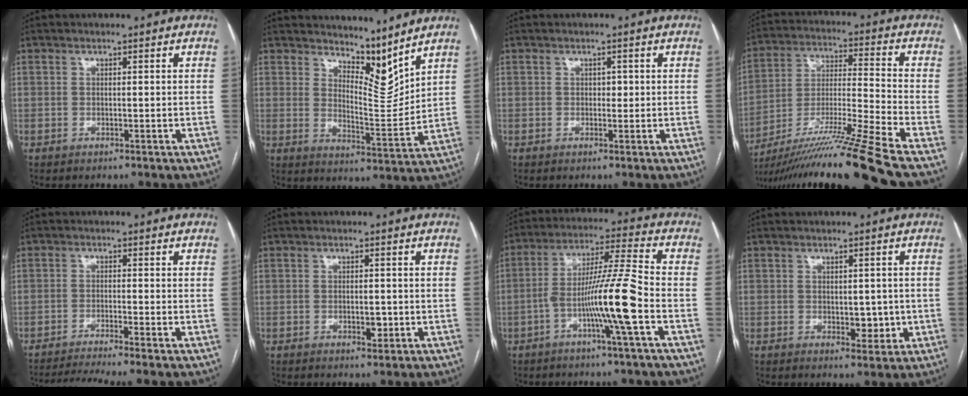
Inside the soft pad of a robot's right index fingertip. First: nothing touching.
{"total": 7.2, "force": [6.6, 1.3, 2.7], "torque": [-0.043, -0.026, 0.115]}
{"total": 1.2, "force": [0.2, 0.9, 0.8], "torque": [-0.008, 0.001, 0.000]}
{"total": 19.5, "force": [-15.4, -3.5, 11.4], "torque": [-0.204, -0.024, -0.273]}
{"total": 9.6, "force": [-7.8, -1.6, 5.3], "torque": [-0.083, -0.020, -0.129]}
{"total": 2.3, "force": [-0.5, 1.1, 1.9], "torque": [-0.031, -0.001, -0.003]}
{"total": 11.3, "force": [-3.9, -1.2, 10.5], "torque": [-0.197, 0.008, -0.073]}
{"total": 3.9, "force": [-0.4, 2.3, 3.1], "torque": [-0.036, 0.000, 0.003]}